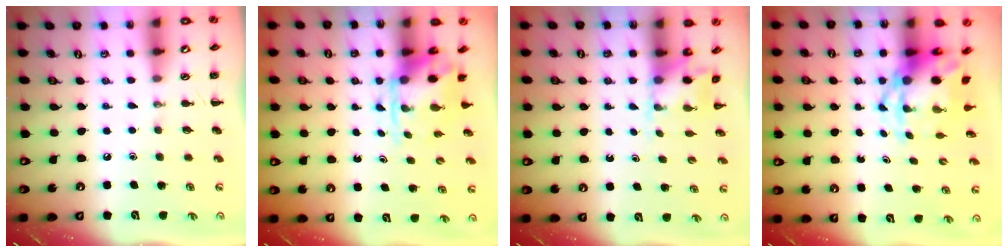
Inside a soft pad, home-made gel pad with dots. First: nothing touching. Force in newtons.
{"total": 3.8, "press": 3.6, "slide": 0.9}
{"total": 2.5, "press": 2.5, "slide": 0.5}
{"total": 4.3, "press": 4.2, "slide": 0.9}